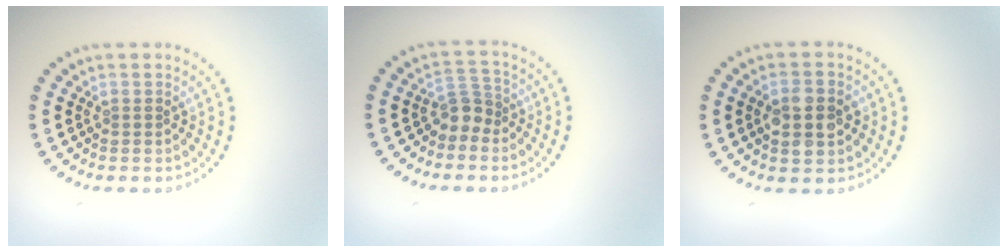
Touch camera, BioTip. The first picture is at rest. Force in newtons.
{"total": 2.3, "press": 1.7, "slide": 1.6}
{"total": 3.8, "press": 3.8, "slide": 0.2}